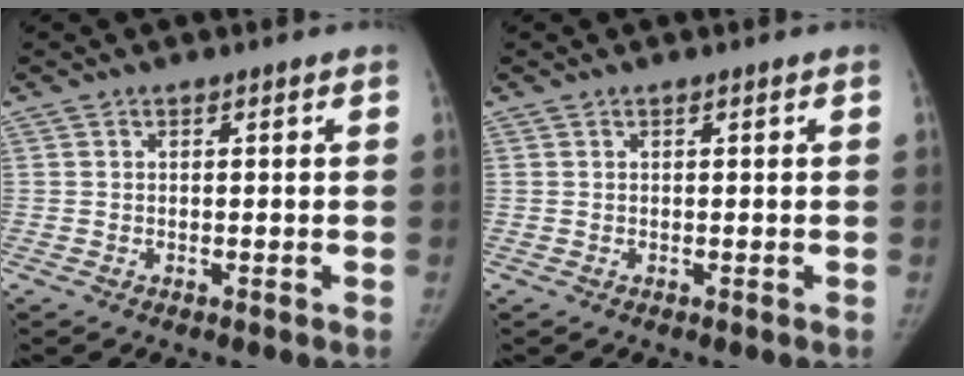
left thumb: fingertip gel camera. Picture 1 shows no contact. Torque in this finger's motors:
{"motor_torque": [-0.11, 0.15, 0.12, 0.05, -0.02]}